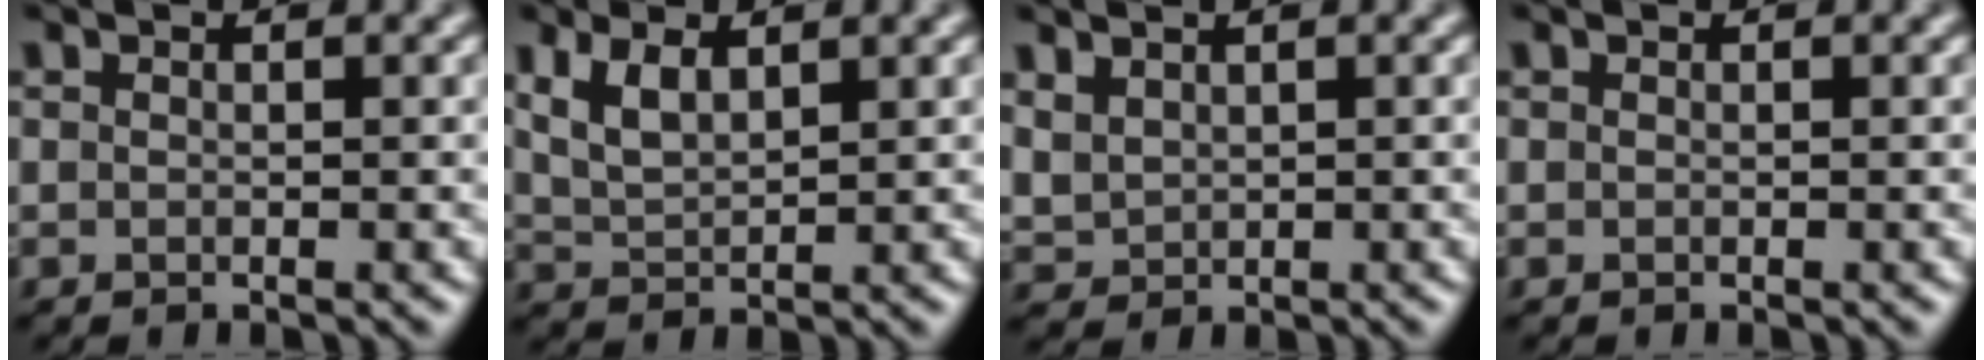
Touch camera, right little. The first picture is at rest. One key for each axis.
{"total": 3.2, "fx": 1.6, "fy": 1.4, "fz": 2.3, "tx": -0.055, "ty": -0.001, "tz": 0.036}
{"total": 1.9, "fx": 1.3, "fy": 1.2, "fz": 0.7, "tx": -0.021, "ty": 0.000, "tz": 0.033}
{"total": 0.0}